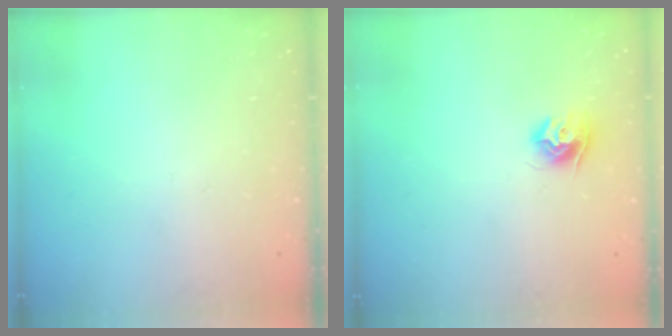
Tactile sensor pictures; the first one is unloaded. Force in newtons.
{"total": 8.8, "press": 8.8, "slide": 0.2}